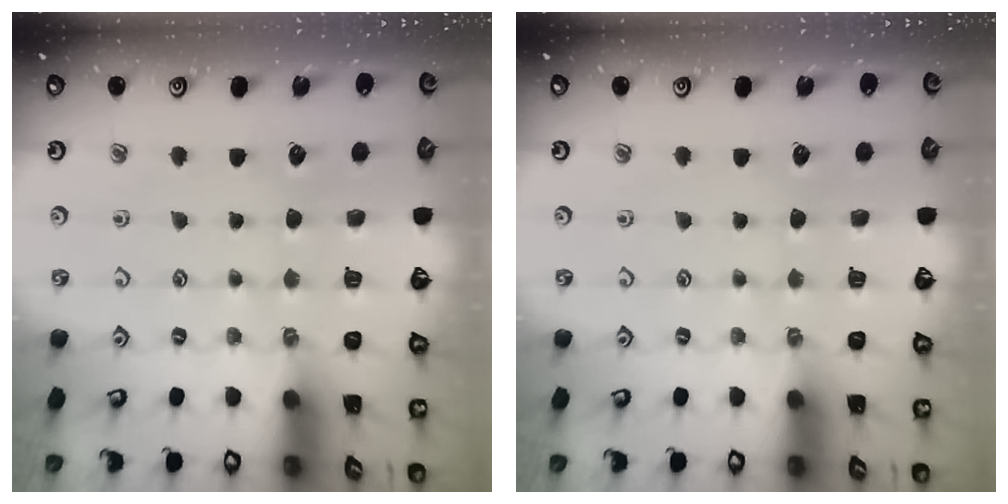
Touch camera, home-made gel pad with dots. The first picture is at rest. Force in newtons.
{"total": 0.0}